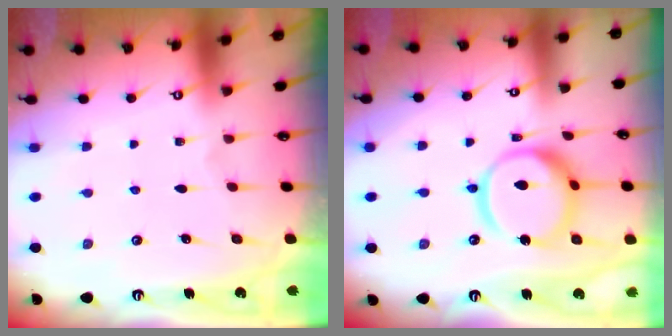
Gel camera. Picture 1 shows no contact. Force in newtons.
{"total": 13.7, "press": 13.6, "slide": 1.3}